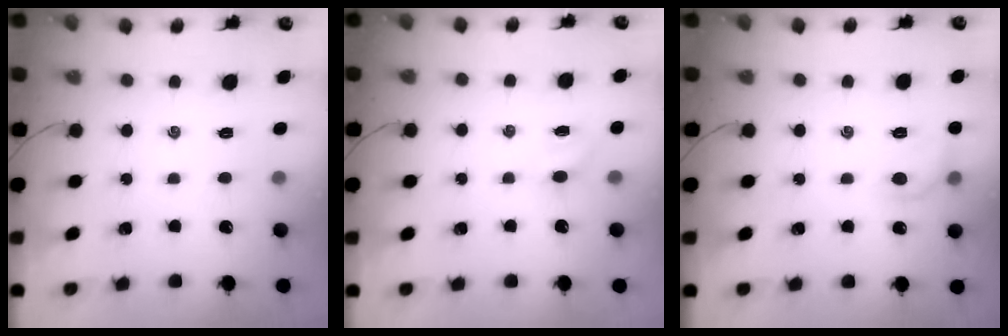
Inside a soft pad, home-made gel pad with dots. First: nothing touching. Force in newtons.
{"total": 2.1, "press": 2.0, "slide": 0.7}
{"total": 7.4, "press": 7.3, "slide": 1.1}